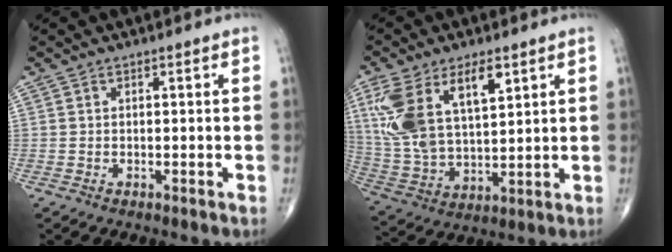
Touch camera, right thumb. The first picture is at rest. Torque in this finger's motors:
{"motor_torque": [0.73, 3.33, 1.58, 1.19, 0.19]}